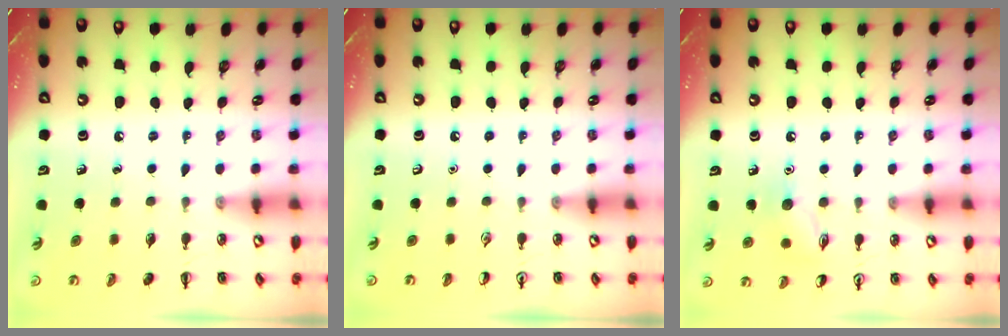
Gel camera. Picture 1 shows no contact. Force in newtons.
{"total": 0.0}
{"total": 7.6, "press": 7.5, "slide": 0.9}